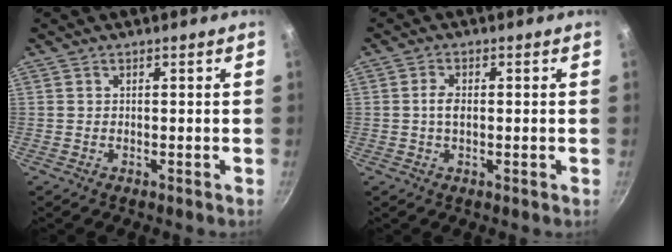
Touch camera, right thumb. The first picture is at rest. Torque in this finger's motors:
{"motor_torque": [0.56, 0.53, 0.55, -0.06, 0.05]}